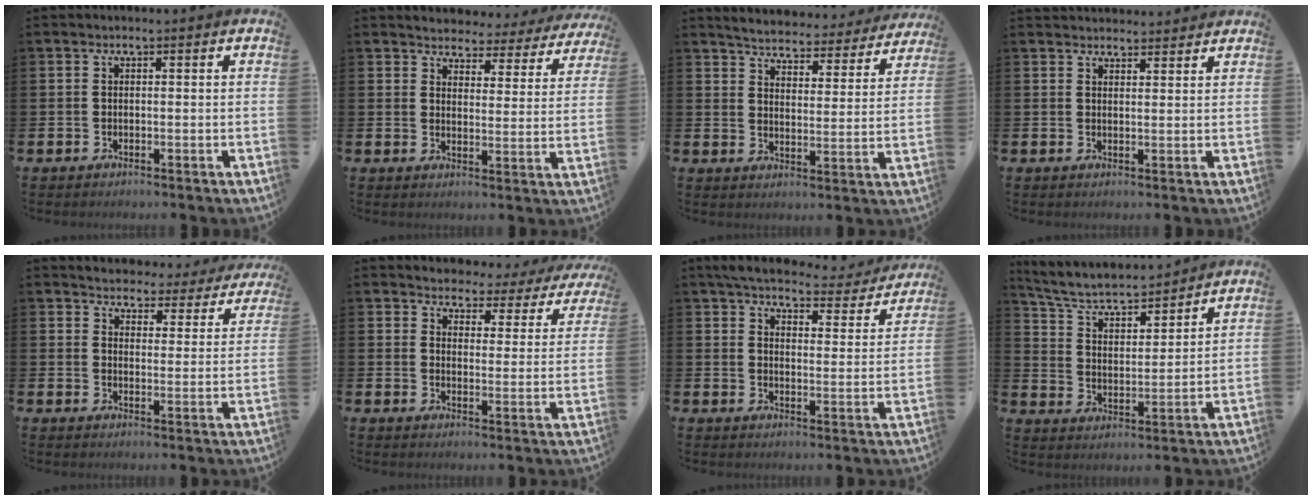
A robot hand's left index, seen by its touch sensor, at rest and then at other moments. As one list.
[{"total": 3.2, "force": [3.1, 0.8, -0.1], "torque": [-0.012, -0.034, 0.046]}, {"total": 4.8, "force": [4.7, 0.4, 0.7], "torque": [-0.029, -0.040, 0.076]}, {"total": 2.7, "force": [2.6, 0.6, -0.1], "torque": [0.010, -0.017, 0.045]}, {"total": 3.8, "force": [3.7, 0.8, -0.2], "torque": [-0.013, -0.036, 0.058]}, {"total": 2.9, "force": [2.7, 1.0, -0.1], "torque": [-0.011, -0.036, 0.038]}, {"total": 5.2, "force": [4.7, 1.2, 1.6], "torque": [-0.046, -0.033, 0.077]}, {"total": 6.1, "force": [5.6, 1.5, 1.9], "torque": [-0.067, -0.044, 0.090]}]